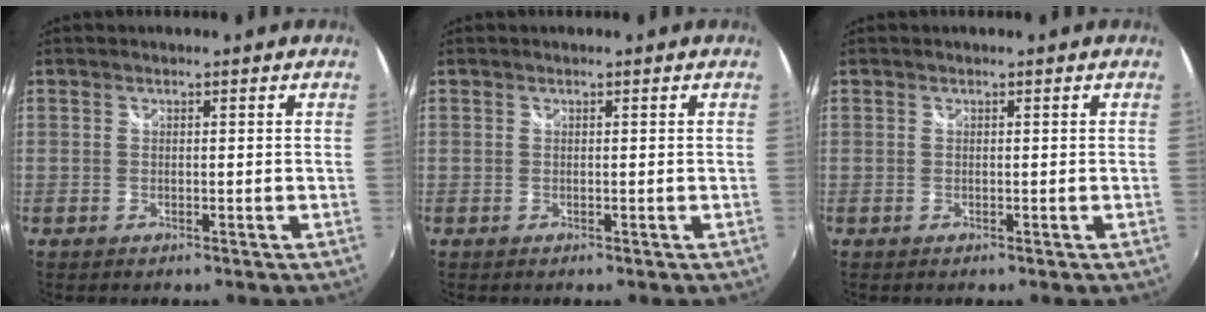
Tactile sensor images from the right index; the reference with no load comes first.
{"total": 0.0}
{"total": 0.0}